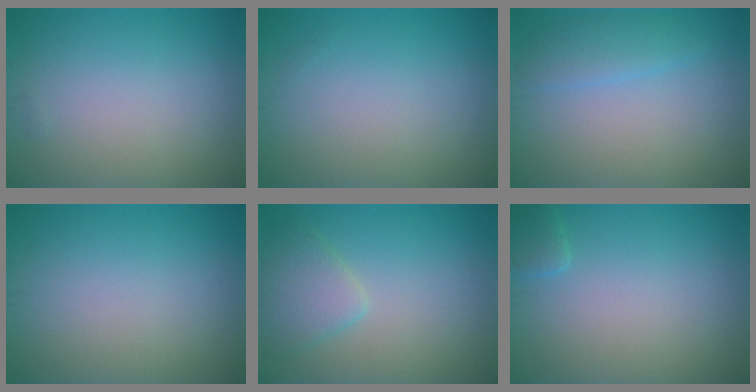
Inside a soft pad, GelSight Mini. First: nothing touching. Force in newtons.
{"total": 0.0}
{"total": 2.2, "press": 2.2, "slide": 0.1}
{"total": 0.0}
{"total": 2.7, "press": 2.7, "slide": 0.3}
{"total": 1.3, "press": 1.3, "slide": 0.1}